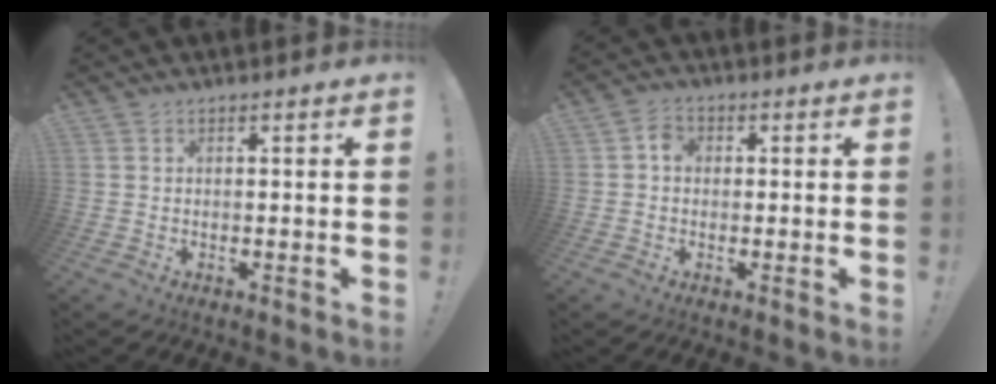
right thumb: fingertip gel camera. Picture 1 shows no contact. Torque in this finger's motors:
{"motor_torque": [0.25, 0.16, 0.32, -0.10, -0.01]}